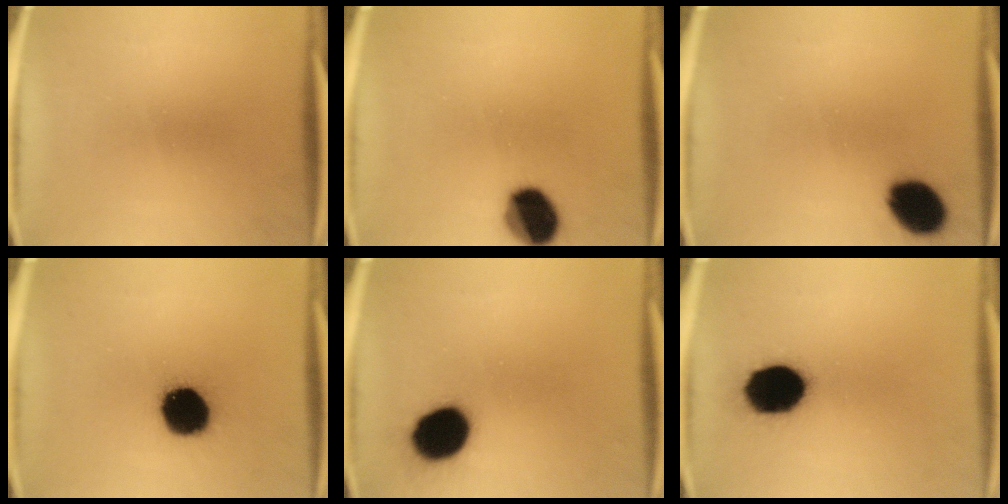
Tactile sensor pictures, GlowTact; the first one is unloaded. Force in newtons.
{"total": 12.1}
{"total": 10.8}
{"total": 16.0}
{"total": 13.6}
{"total": 16.9}